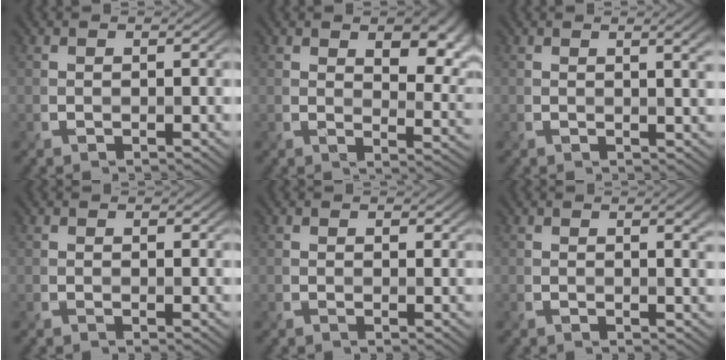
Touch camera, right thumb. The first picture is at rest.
{"total": 8.3, "force": [3.5, 4.3, 6.2], "torque": [-0.084, -0.012, 0.059]}
{"total": 3.5, "force": [1.3, 1.0, 3.1], "torque": [-0.033, 0.008, 0.018]}
{"total": 0.9, "force": [0.6, 0.5, 0.5], "torque": [-0.010, 0.000, 0.010]}
{"total": 1.4, "force": [0.9, 0.8, 0.8], "torque": [-0.014, 0.000, 0.015]}
{"total": 3.1, "force": [1.2, 1.0, 2.7], "torque": [-0.032, 0.005, 0.018]}